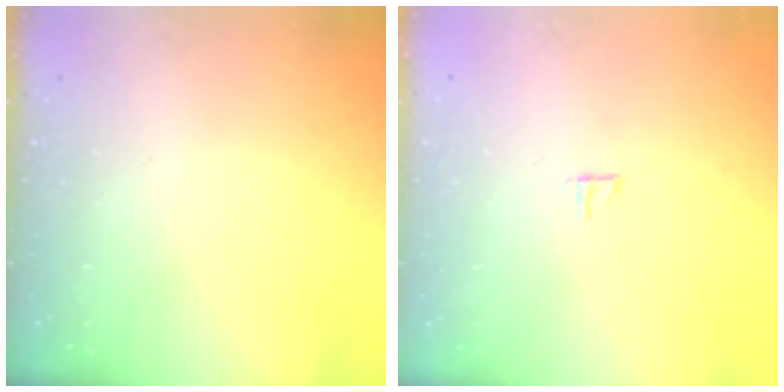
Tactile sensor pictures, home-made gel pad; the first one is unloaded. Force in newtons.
{"total": 3.7, "press": 3.7, "slide": 0.3}